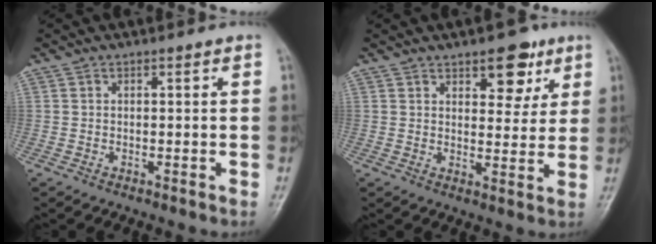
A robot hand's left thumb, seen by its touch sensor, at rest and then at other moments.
{"total": 8.5, "force": [4.7, 4.5, 5.5], "torque": [-0.038, -0.021, 0.059]}